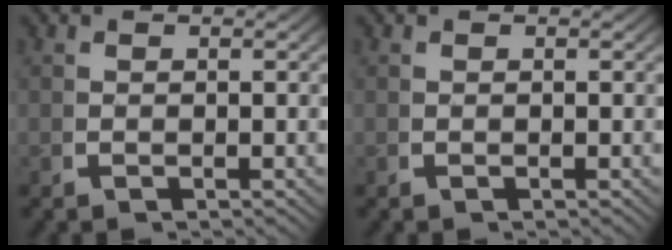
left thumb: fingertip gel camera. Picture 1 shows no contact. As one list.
[{"total": 0.0}]